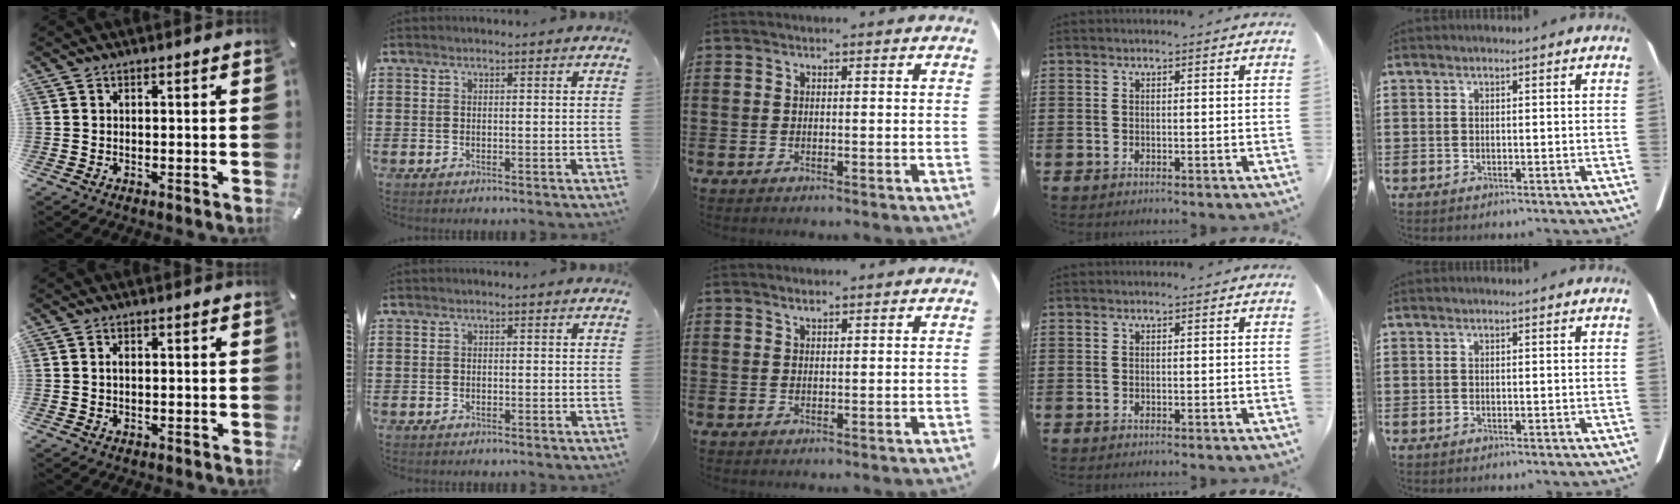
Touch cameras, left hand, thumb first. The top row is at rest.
{"thumb": {"total": 1.2, "force": [0.0, 0.6, 1.0], "torque": [-0.020, 0.003, -0.001]}, "index": {"total": 0.5, "force": [-0.4, 0.3, 0.0], "torque": [-0.002, 0.001, -0.009]}, "middle": {"total": 1.2, "force": [1.0, 0.1, 0.6], "torque": [-0.014, -0.001, 0.018]}}